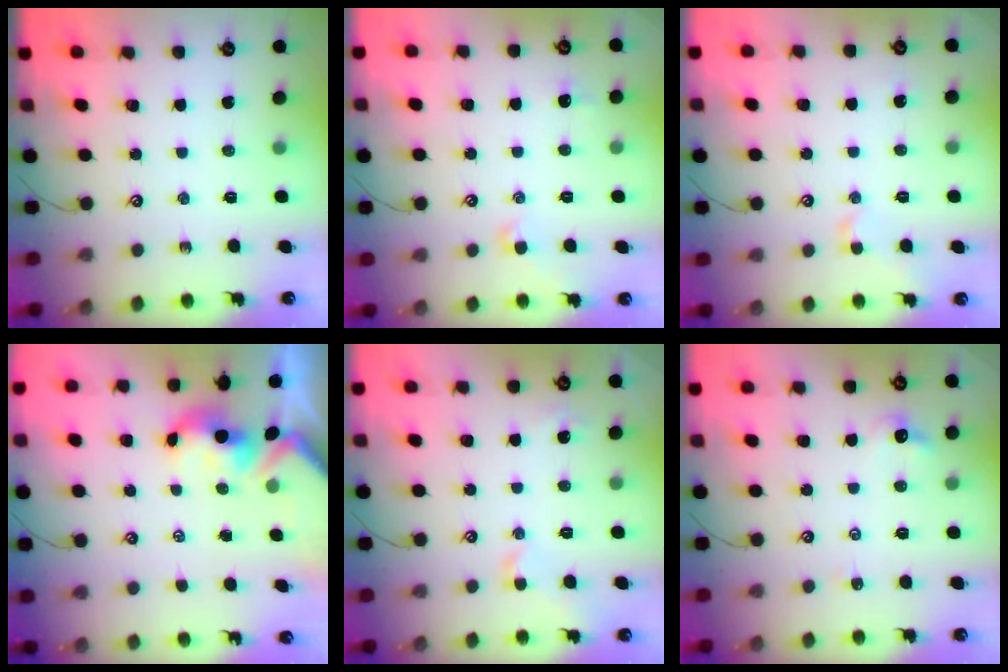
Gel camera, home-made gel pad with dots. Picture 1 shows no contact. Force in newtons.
{"total": 1.1, "press": 0.9, "slide": 0.5}
{"total": 1.4, "press": 1.3, "slide": 0.3}
{"total": 1.6, "press": 1.4, "slide": 0.7}
{"total": 1.7, "press": 1.6, "slide": 0.5}
{"total": 1.5, "press": 1.4, "slide": 0.5}